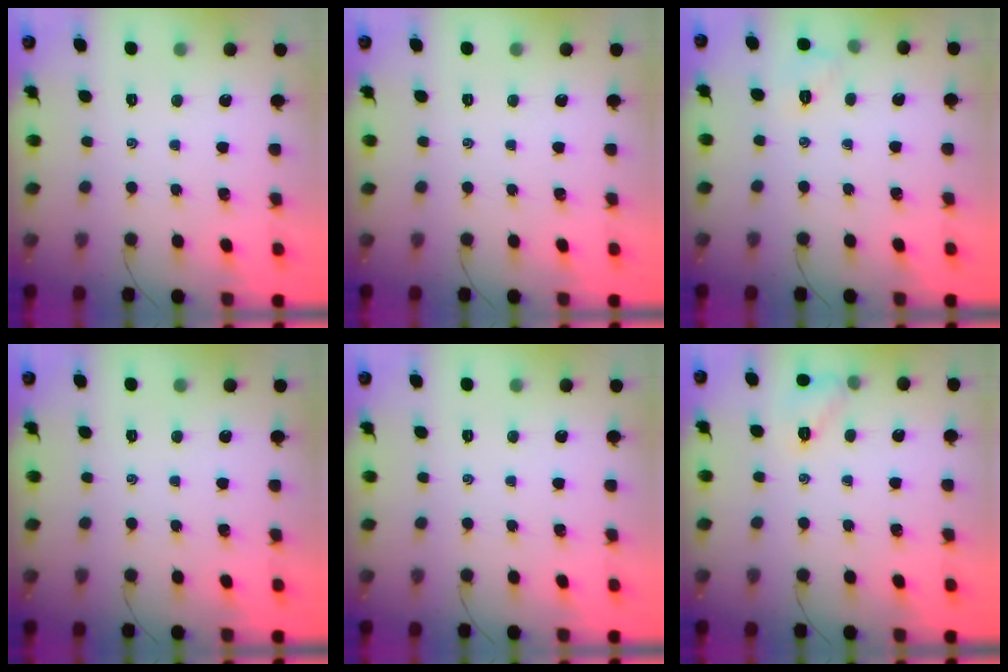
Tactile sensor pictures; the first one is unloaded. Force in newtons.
{"total": 0.0}
{"total": 5.8, "press": 5.6, "slide": 1.5}
{"total": 0.0}
{"total": 0.0}
{"total": 7.4, "press": 7.3, "slide": 1.3}